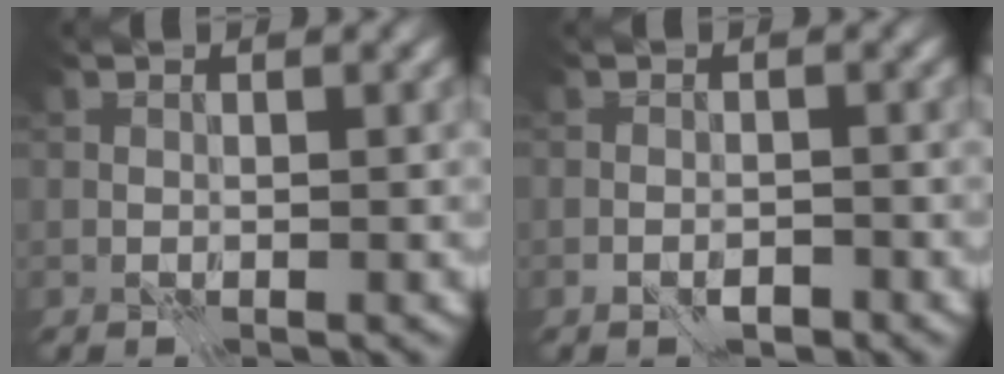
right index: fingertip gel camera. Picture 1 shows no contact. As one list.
[{"total": 0.7, "force": [-0.5, 0.2, 0.5], "torque": [-0.004, 0.003, -0.006]}]